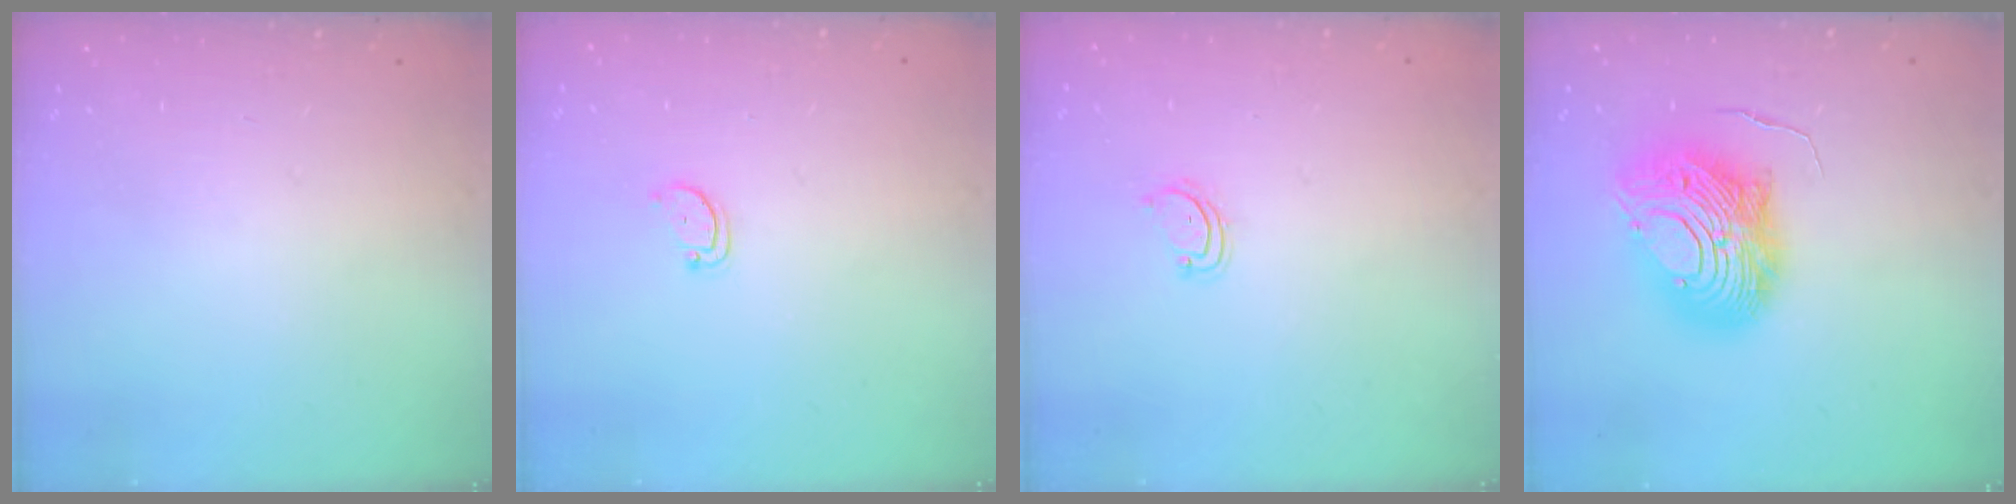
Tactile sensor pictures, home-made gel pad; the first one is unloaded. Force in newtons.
{"total": 2.3, "press": 2.3, "slide": 0.4}
{"total": 2.8, "press": 2.8, "slide": 0.3}
{"total": 15.3, "press": 15.2, "slide": 1.6}